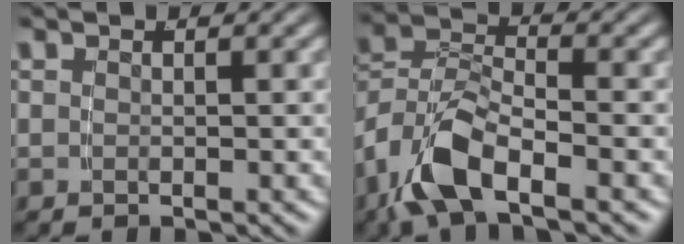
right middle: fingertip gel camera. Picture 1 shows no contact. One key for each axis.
{"total": 7.6, "fx": -2.7, "fy": 5.2, "fz": 4.8, "tx": -0.113, "ty": -0.021, "tz": -0.051}